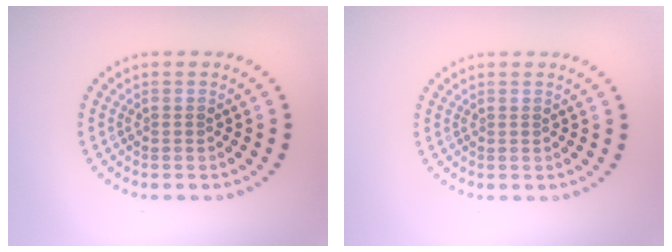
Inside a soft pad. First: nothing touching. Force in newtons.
{"total": 0.0}